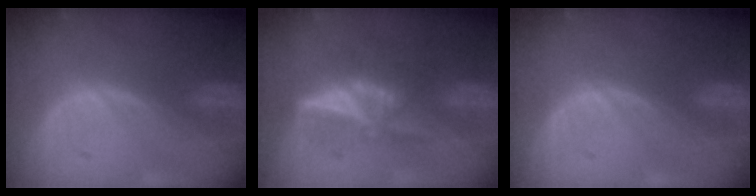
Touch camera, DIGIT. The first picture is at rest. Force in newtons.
{"total": 6.5, "press": 5.5, "slide": 3.6}
{"total": 0.0}